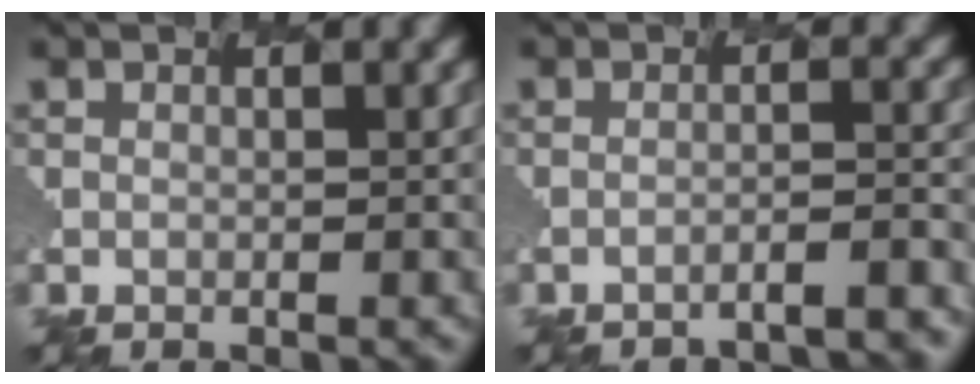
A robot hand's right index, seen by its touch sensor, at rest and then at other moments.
{"total": 3.3, "force": [-3.0, 0.2, 1.5], "torque": [-0.026, 0.007, -0.043]}